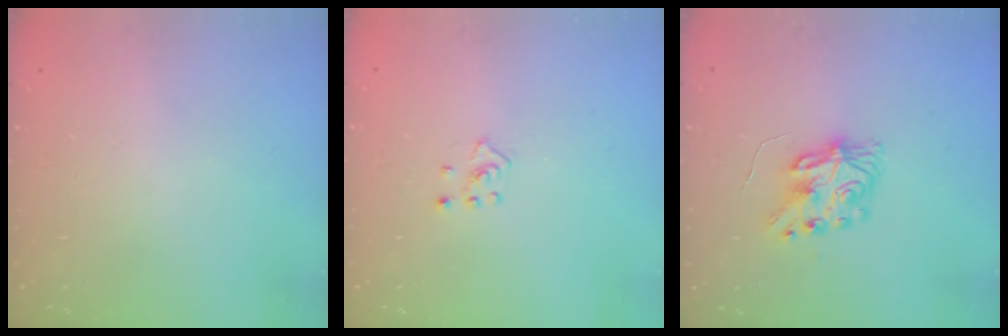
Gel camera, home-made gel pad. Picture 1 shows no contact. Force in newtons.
{"total": 2.4, "press": 2.4, "slide": 0.5}
{"total": 8.3, "press": 8.3, "slide": 0.4}